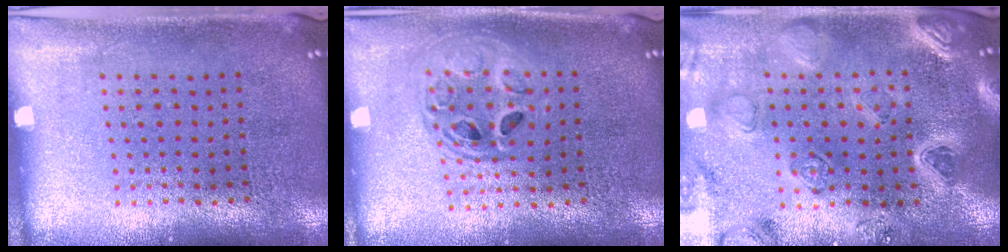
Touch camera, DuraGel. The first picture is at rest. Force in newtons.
{"total": 1.5, "press": 1.2, "slide": 0.8}
{"total": 2.2, "press": 2.2, "slide": 0.2}